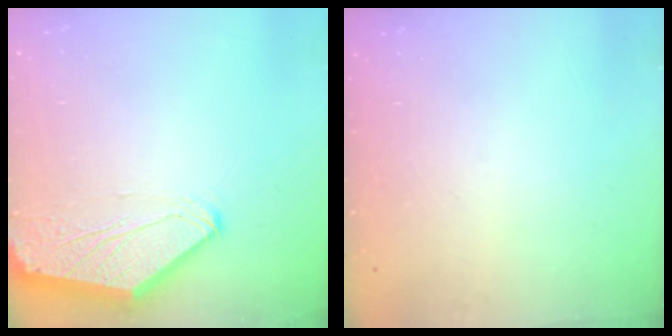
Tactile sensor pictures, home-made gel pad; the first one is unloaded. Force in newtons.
{"total": 0.0}